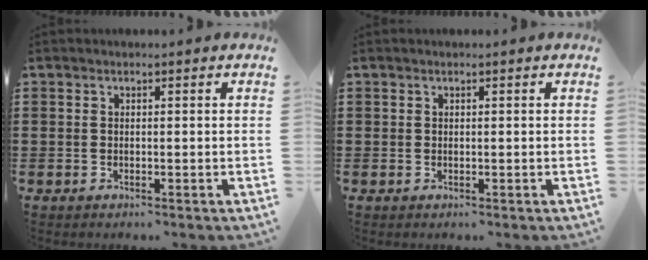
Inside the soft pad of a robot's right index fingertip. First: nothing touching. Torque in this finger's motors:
{"motor_torque": [-0.11, 0.15, 0.00, 0.01]}